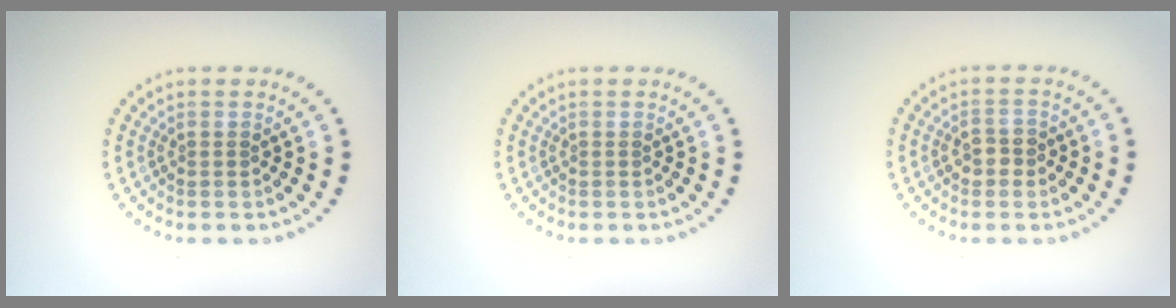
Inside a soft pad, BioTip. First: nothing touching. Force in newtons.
{"total": 0.0}
{"total": 1.6, "press": 1.6, "slide": 0.2}